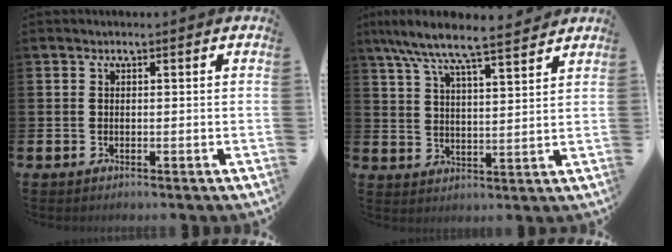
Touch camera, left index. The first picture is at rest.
{"total": 7.9, "force": [7.3, 0.8, 3.0], "torque": [-0.081, -0.045, 0.126]}